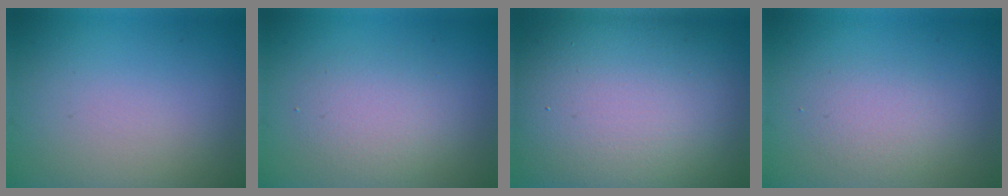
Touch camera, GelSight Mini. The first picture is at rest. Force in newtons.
{"total": 2.6, "press": 2.6, "slide": 0.1}
{"total": 17.0, "press": 16.9, "slide": 1.2}
{"total": 1.9, "press": 1.9, "slide": 0.0}